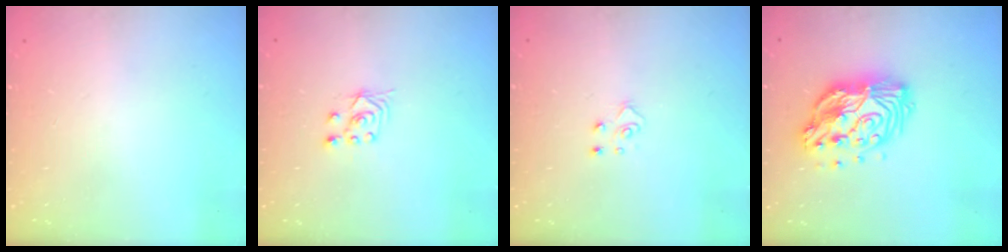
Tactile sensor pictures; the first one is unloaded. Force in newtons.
{"total": 3.0, "press": 2.8, "slide": 0.9}
{"total": 4.8, "press": 4.8, "slide": 0.5}
{"total": 15.1, "press": 15.0, "slide": 1.2}